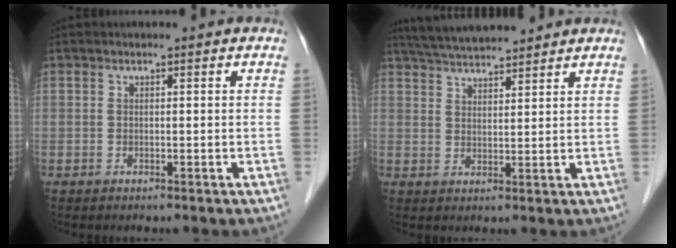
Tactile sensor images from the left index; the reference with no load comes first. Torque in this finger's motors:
{"motor_torque": [0.04, -0.26, 0.19, 0.05]}